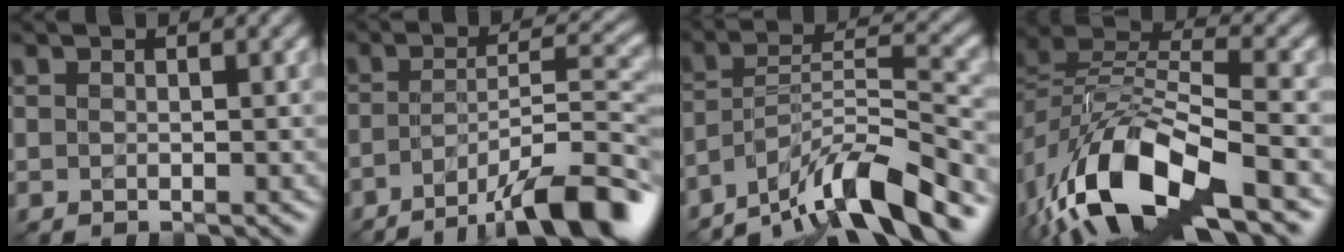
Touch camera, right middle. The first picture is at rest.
{"total": 9.7, "force": [-6.2, 2.1, 7.2], "torque": [-0.094, 0.014, -0.103]}
{"total": 9.3, "force": [-7.3, 1.8, 5.5], "torque": [-0.079, 0.012, -0.136]}
{"total": 13.3, "force": [-7.0, 5.5, 9.9], "torque": [-0.201, -0.004, -0.137]}